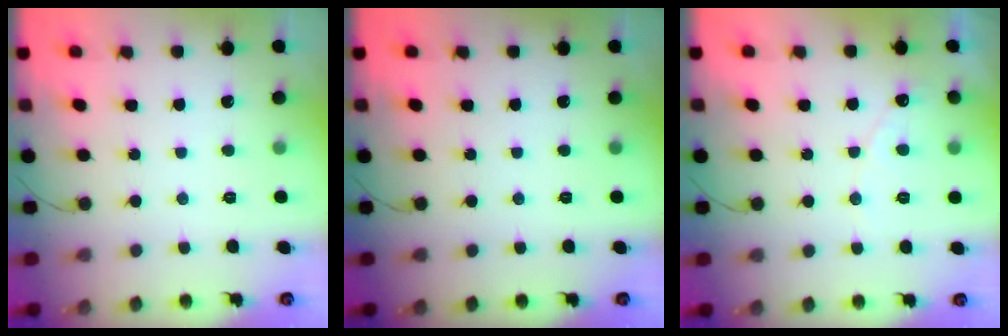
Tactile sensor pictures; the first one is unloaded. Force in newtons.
{"total": 0.0}
{"total": 3.9, "press": 3.9, "slide": 0.2}